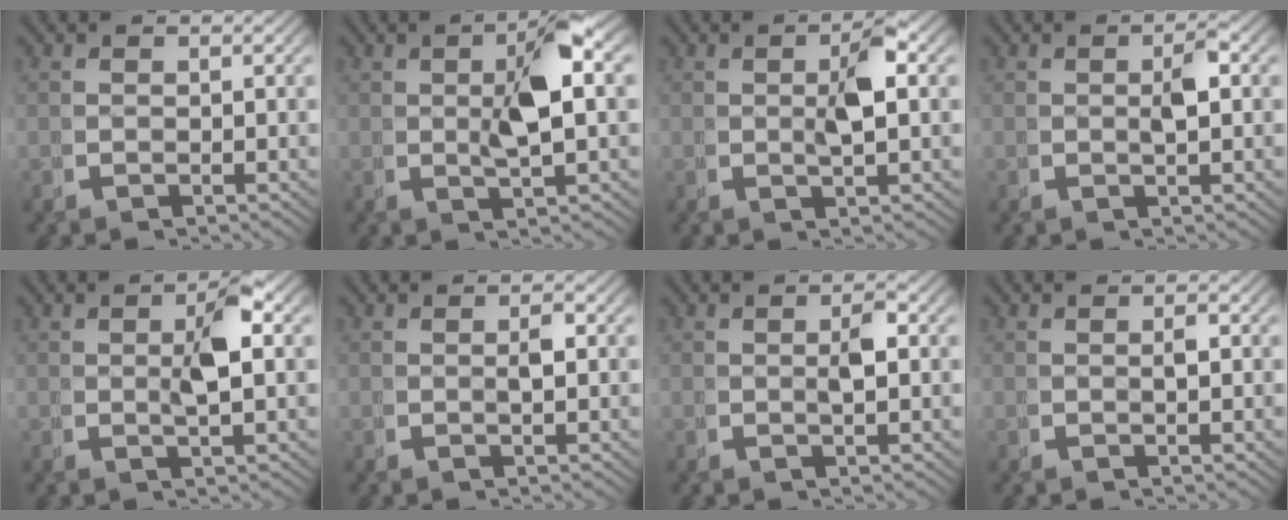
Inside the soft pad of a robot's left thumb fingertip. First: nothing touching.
{"total": 5.7, "force": [1.0, 1.6, 5.4], "torque": [-0.089, 0.010, 0.017]}
{"total": 3.4, "force": [0.7, 1.1, 3.2], "torque": [-0.057, 0.005, 0.008]}
{"total": 2.0, "force": [0.3, 0.7, 1.8], "torque": [-0.030, 0.005, 0.003]}
{"total": 3.8, "force": [0.7, 1.2, 3.5], "torque": [-0.063, 0.006, 0.008]}
{"total": 1.2, "force": [0.2, 0.5, 1.1], "torque": [-0.017, 0.008, -0.001]}
{"total": 1.9, "force": [0.4, 0.7, 1.7], "torque": [-0.031, 0.006, 0.002]}
{"total": 0.9, "force": [0.1, 0.3, 0.8], "torque": [-0.010, 0.008, -0.002]}